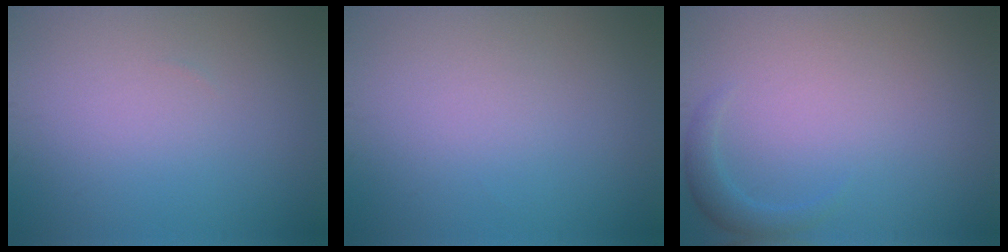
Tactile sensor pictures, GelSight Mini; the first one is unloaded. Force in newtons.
{"total": 0.0}
{"total": 1.5, "press": 1.5, "slide": 0.0}